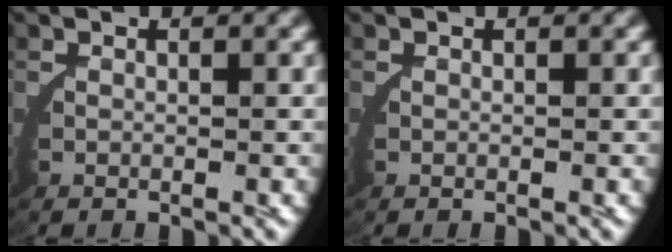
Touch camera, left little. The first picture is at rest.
{"total": 0.0}